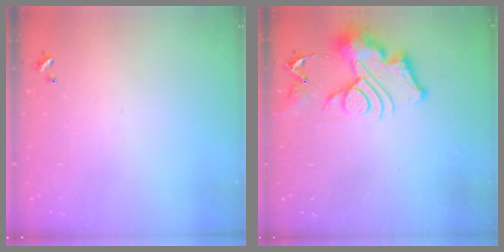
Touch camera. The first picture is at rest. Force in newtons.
{"total": 13.4, "press": 13.4, "slide": 1.4}